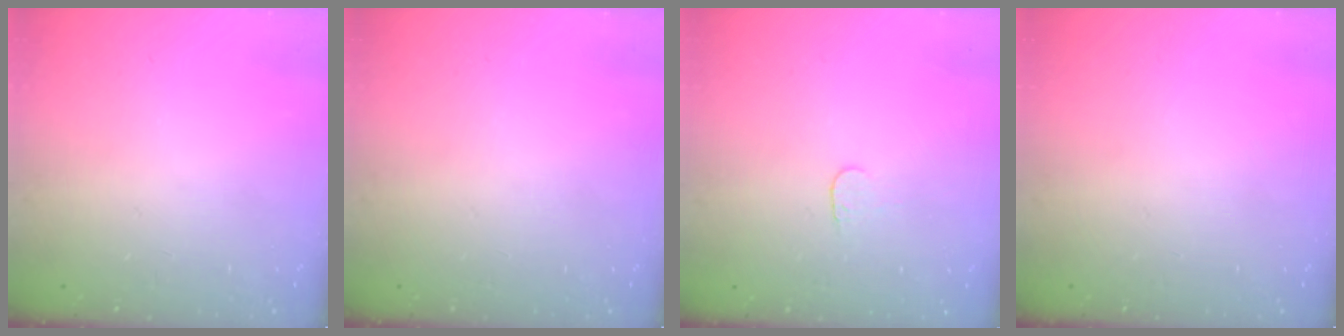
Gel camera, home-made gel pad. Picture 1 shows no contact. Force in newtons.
{"total": 0.0}
{"total": 3.8, "press": 3.8, "slide": 0.3}
{"total": 0.0}